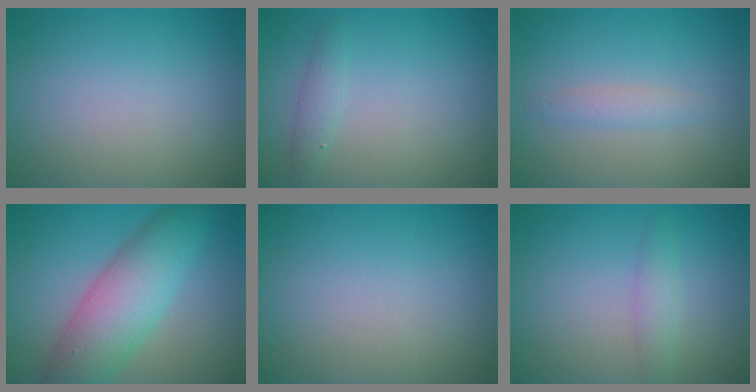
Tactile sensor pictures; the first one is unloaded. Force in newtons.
{"total": 1.3, "press": 1.3, "slide": 0.1}
{"total": 1.4, "press": 1.4, "slide": 0.0}
{"total": 7.3, "press": 7.3, "slide": 0.2}
{"total": 0.0}
{"total": 1.7, "press": 1.7, "slide": 0.1}